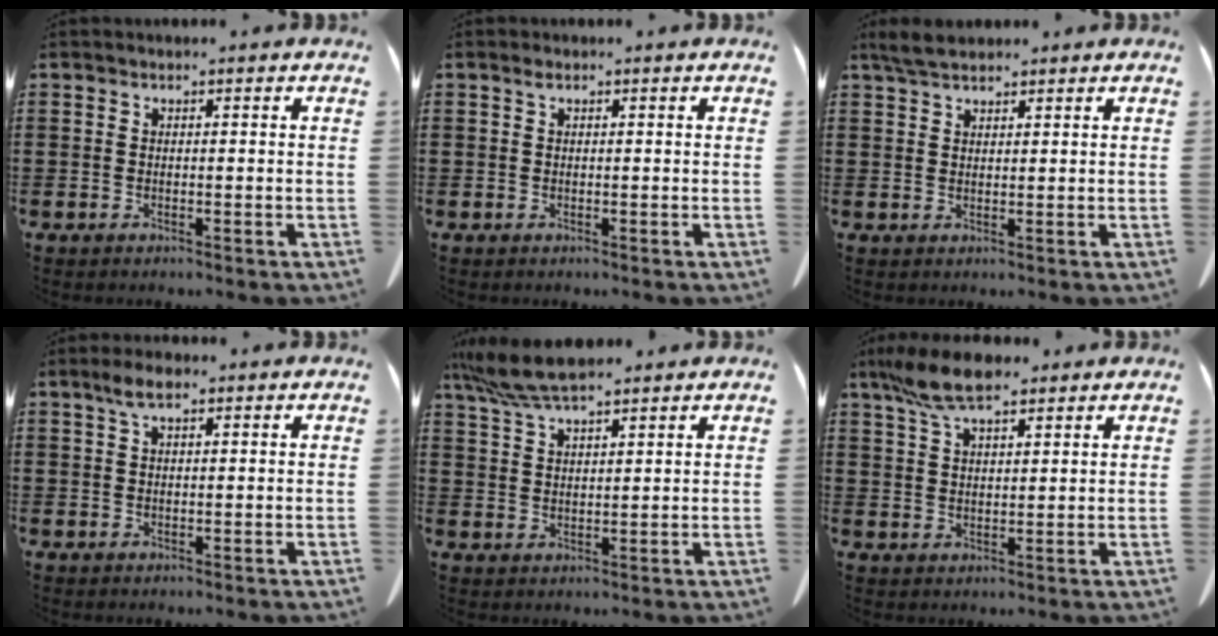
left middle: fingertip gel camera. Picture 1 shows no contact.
{"total": 0.6, "force": [0.3, 0.2, 0.5], "torque": [-0.012, 0.000, 0.007]}
{"total": 3.1, "force": [2.5, 0.8, 1.6], "torque": [-0.038, 0.001, 0.049]}
{"total": 3.2, "force": [1.8, 1.0, 2.5], "torque": [-0.054, 0.004, 0.032]}
{"total": 6.9, "force": [5.8, 1.1, 3.6], "torque": [-0.086, -0.013, 0.110]}
{"total": 8.1, "force": [6.0, 2.3, 4.9], "torque": [-0.110, -0.006, 0.113]}